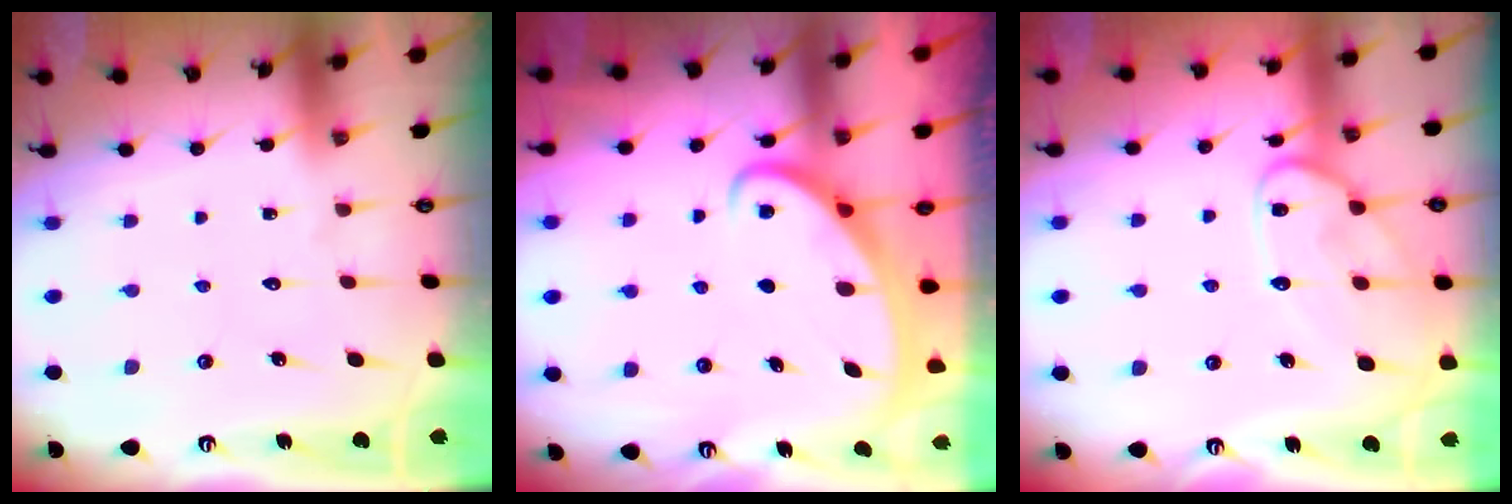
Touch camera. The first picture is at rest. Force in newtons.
{"total": 2.4, "press": 2.3, "slide": 0.3}
{"total": 12.8, "press": 12.8, "slide": 0.8}